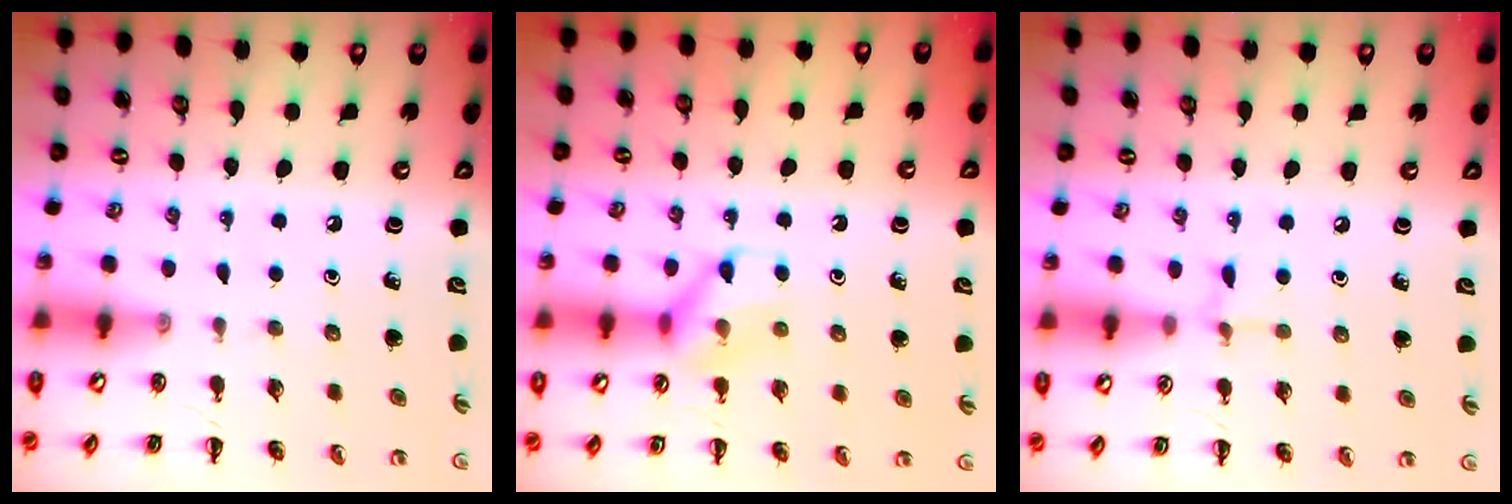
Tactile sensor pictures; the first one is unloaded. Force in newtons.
{"total": 10.4, "press": 10.3, "slide": 0.8}
{"total": 5.4, "press": 5.1, "slide": 1.9}